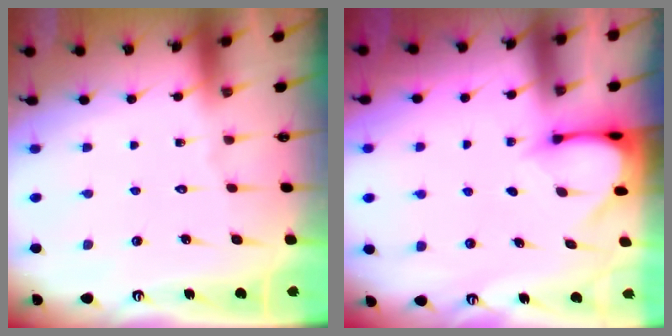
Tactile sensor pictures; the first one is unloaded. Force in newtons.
{"total": 3.3, "press": 3.3, "slide": 0.3}